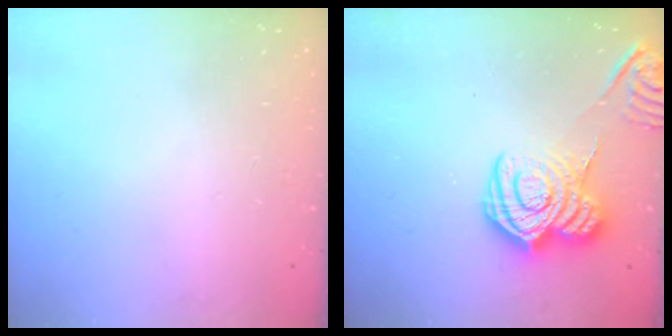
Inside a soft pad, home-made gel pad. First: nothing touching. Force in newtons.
{"total": 13.9, "press": 13.8, "slide": 1.0}